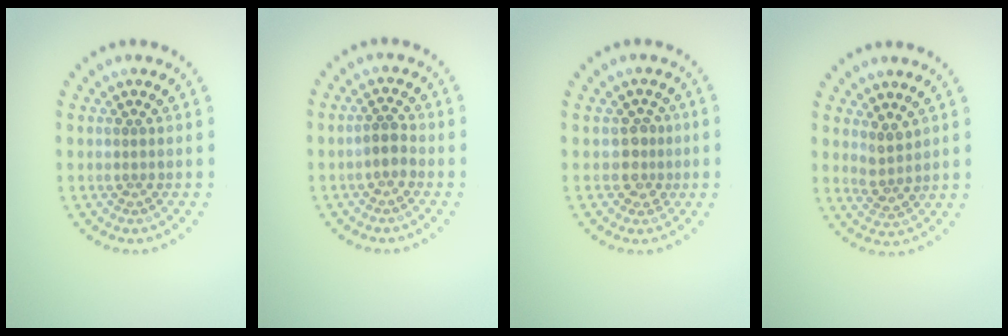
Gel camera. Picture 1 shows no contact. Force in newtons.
{"total": 1.7, "press": 1.4, "slide": 1.0}
{"total": 1.9, "press": 1.6, "slide": 1.0}
{"total": 1.9, "press": 1.6, "slide": 1.0}